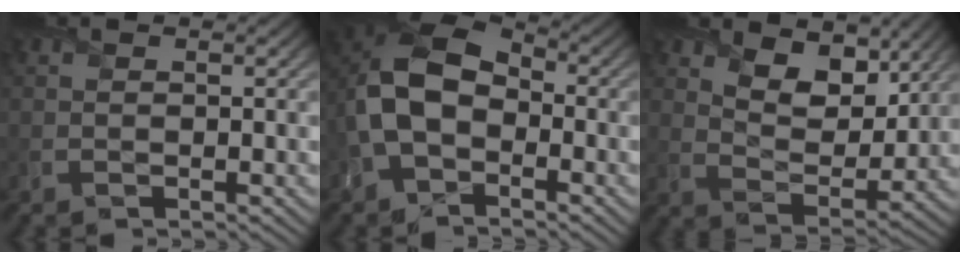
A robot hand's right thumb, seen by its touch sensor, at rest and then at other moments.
{"total": 11.3, "force": [-2.1, 7.6, 8.1], "torque": [-0.196, -0.007, -0.052]}
{"total": 8.5, "force": [5.2, 4.5, 5.0], "torque": [-0.101, -0.010, 0.085]}